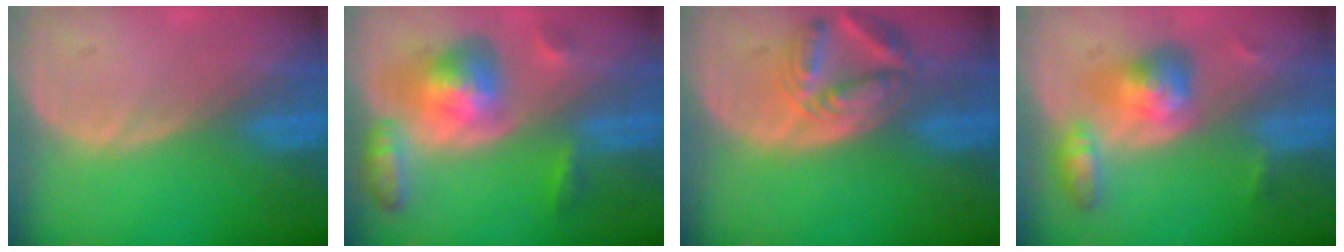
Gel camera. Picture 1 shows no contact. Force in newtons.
{"total": 8.2, "press": 8.2, "slide": 0.6}
{"total": 7.2, "press": 6.5, "slide": 3.0}
{"total": 5.7, "press": 5.7, "slide": 0.5}